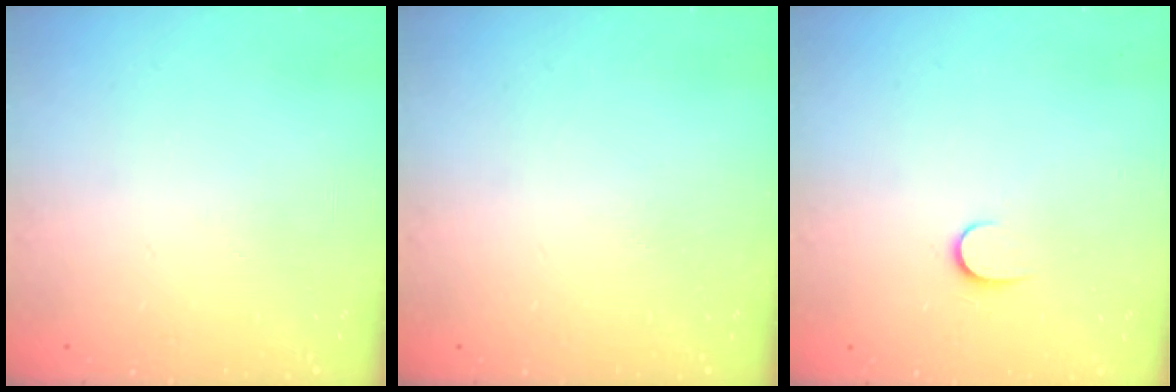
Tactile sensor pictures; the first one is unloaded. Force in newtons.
{"total": 0.0}
{"total": 5.7, "press": 5.7, "slide": 0.5}